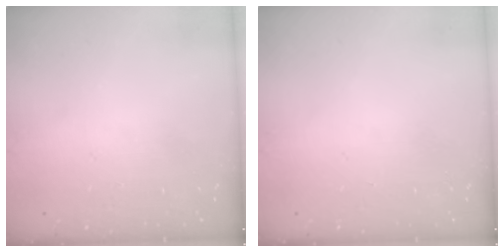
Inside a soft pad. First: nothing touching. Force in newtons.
{"total": 0.0}